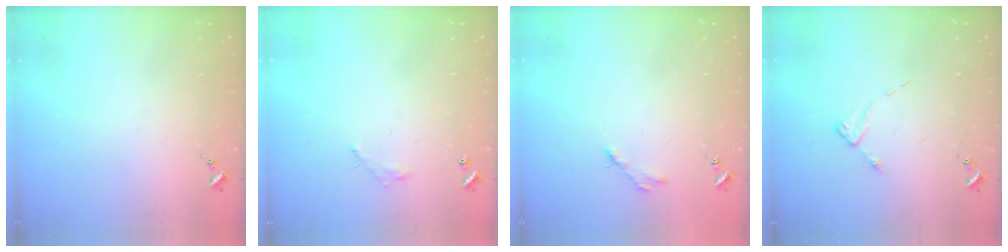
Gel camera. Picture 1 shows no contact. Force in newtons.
{"total": 4.3, "press": 4.3, "slide": 0.2}
{"total": 2.8, "press": 2.8, "slide": 0.4}
{"total": 2.2, "press": 2.2, "slide": 0.4}